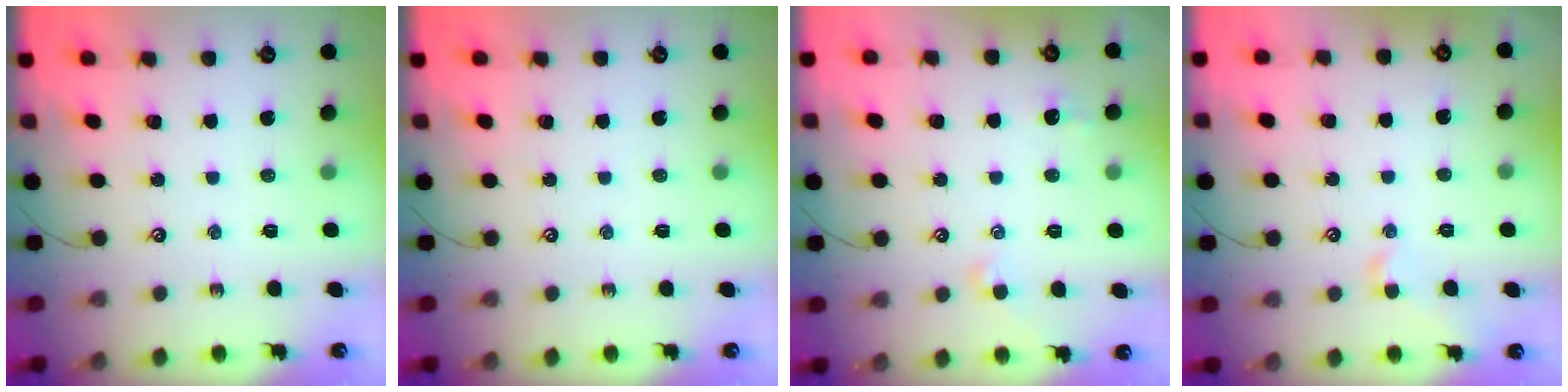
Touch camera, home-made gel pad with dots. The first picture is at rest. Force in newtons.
{"total": 0.0}
{"total": 2.4, "press": 2.4, "slide": 0.5}
{"total": 1.2, "press": 1.0, "slide": 0.6}